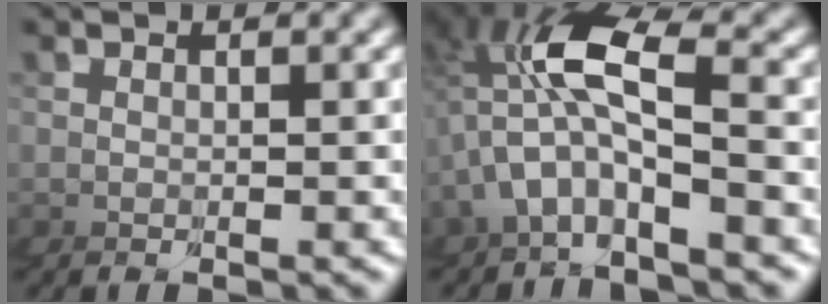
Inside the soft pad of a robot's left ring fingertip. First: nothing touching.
{"total": 4.0, "force": [-1.4, 2.8, 2.5], "torque": [-0.109, -0.015, -0.015]}